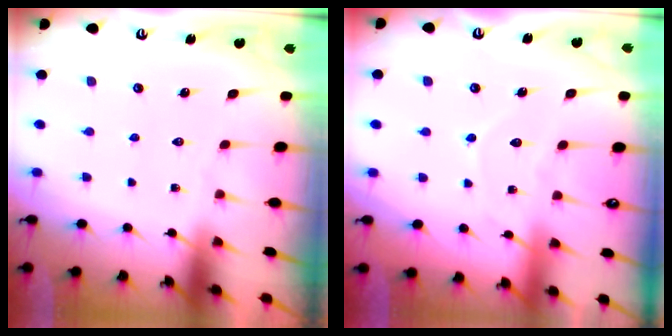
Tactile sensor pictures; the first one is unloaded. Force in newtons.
{"total": 6.0, "press": 5.9, "slide": 0.6}